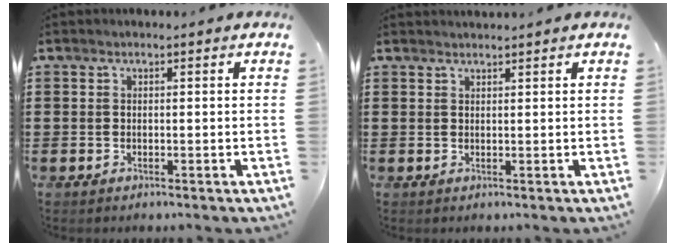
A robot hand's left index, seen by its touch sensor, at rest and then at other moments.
{"total": 1.0, "force": [1.0, -0.1, 0.1], "torque": [-0.004, -0.003, 0.020]}